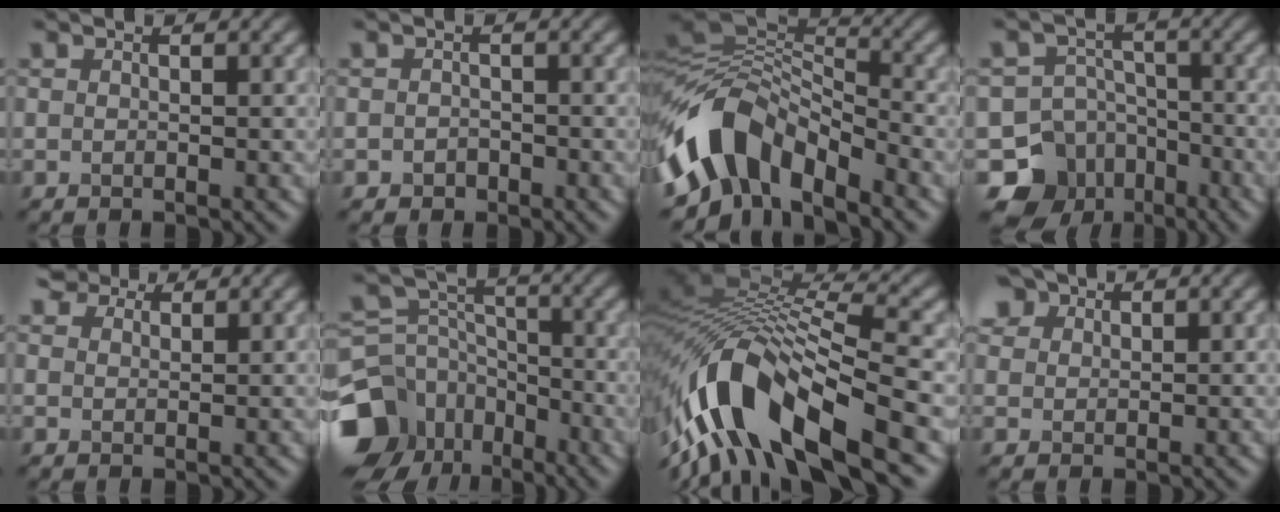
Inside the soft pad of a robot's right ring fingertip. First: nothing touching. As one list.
[{"total": 1.1, "force": [-0.6, 0.9, 0.3], "torque": [0.000, -0.001, -0.011]}, {"total": 8.4, "force": [-4.3, 4.9, 5.2], "torque": [-0.080, 0.005, -0.092]}, {"total": 11.5, "force": [-6.7, 9.1, 2.2], "torque": [-0.040, -0.023, -0.124]}, {"total": 4.3, "force": [3.5, 2.1, 1.4], "torque": [-0.044, -0.002, 0.060]}, {"total": 13.6, "force": [-8.0, 10.2, 4.3], "torque": [-0.123, -0.031, -0.138]}, {"total": 13.6, "force": [-6.7, 5.4, 10.5], "torque": [-0.205, 0.023, -0.116]}, {"total": 3.2, "force": [2.1, 2.2, 1.2], "torque": [-0.036, 0.007, 0.039]}]